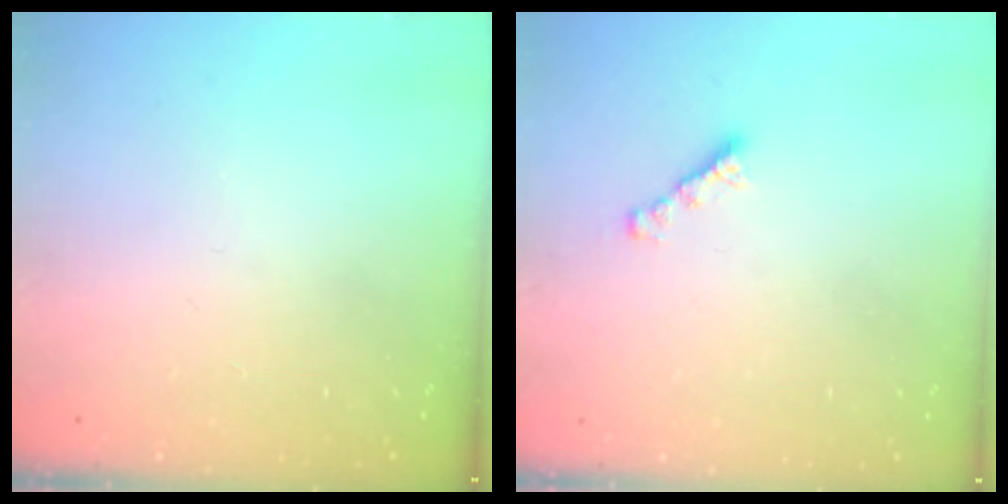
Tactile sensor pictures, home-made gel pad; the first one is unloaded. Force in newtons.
{"total": 3.0, "press": 3.0, "slide": 0.1}